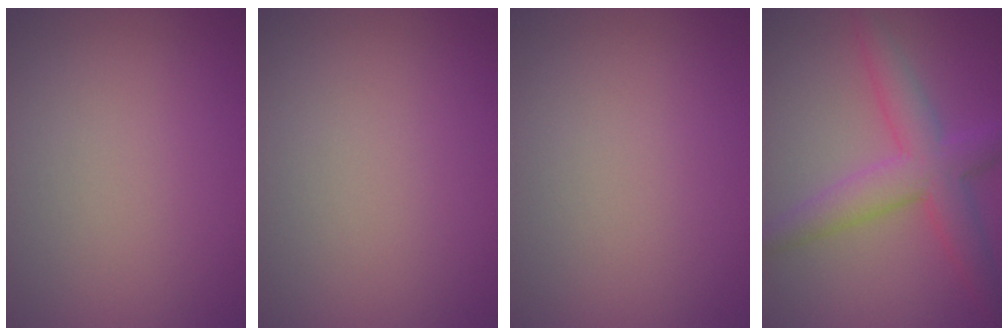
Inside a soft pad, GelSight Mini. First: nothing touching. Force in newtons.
{"total": 0.0}
{"total": 0.0}
{"total": 5.3, "press": 5.3, "slide": 0.2}